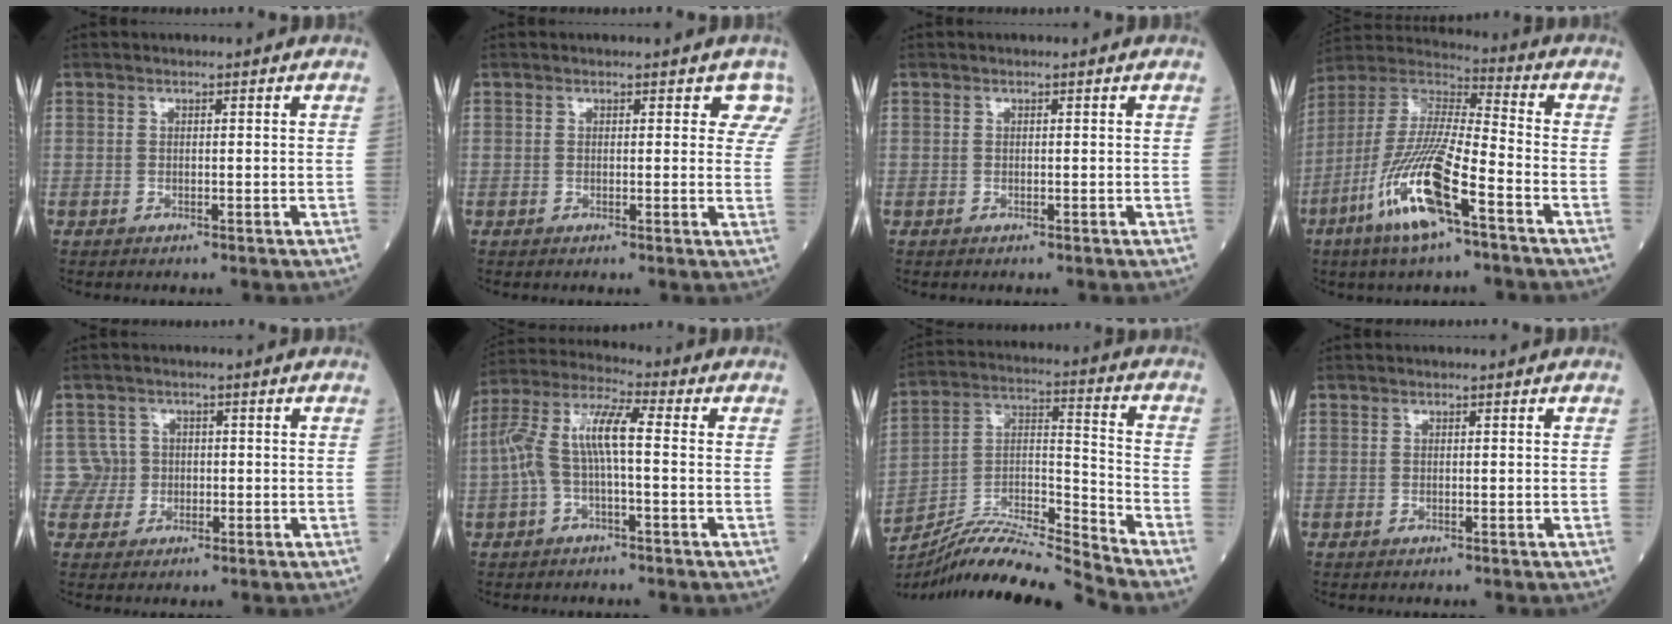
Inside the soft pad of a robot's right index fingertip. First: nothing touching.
{"total": 3.5, "force": [2.6, 1.9, 1.5], "torque": [0.008, -0.002, 0.010]}
{"total": 0.0}
{"total": 16.3, "force": [-7.6, 2.2, 14.2], "torque": [-0.294, -0.021, -0.146]}
{"total": 3.2, "force": [-0.2, 3.0, -0.8], "torque": [0.036, 0.010, -0.007]}
{"total": 9.2, "force": [-0.6, 1.9, 9.0], "torque": [-0.191, 0.037, -0.017]}
{"total": 14.5, "force": [-13.8, -1.5, 4.3], "torque": [-0.070, 0.026, -0.255]}
{"total": 0.0}